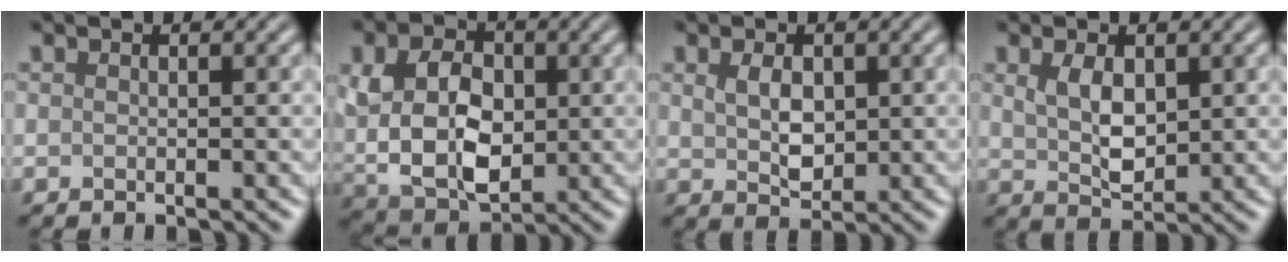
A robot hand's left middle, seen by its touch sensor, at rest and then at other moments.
{"total": 8.2, "force": [0.8, 5.7, 5.8], "torque": [-0.129, -0.008, 0.023]}
{"total": 2.6, "force": [0.6, 1.7, 1.9], "torque": [-0.044, 0.000, 0.018]}
{"total": 3.3, "force": [0.8, 1.9, 2.5], "torque": [-0.061, 0.001, 0.023]}